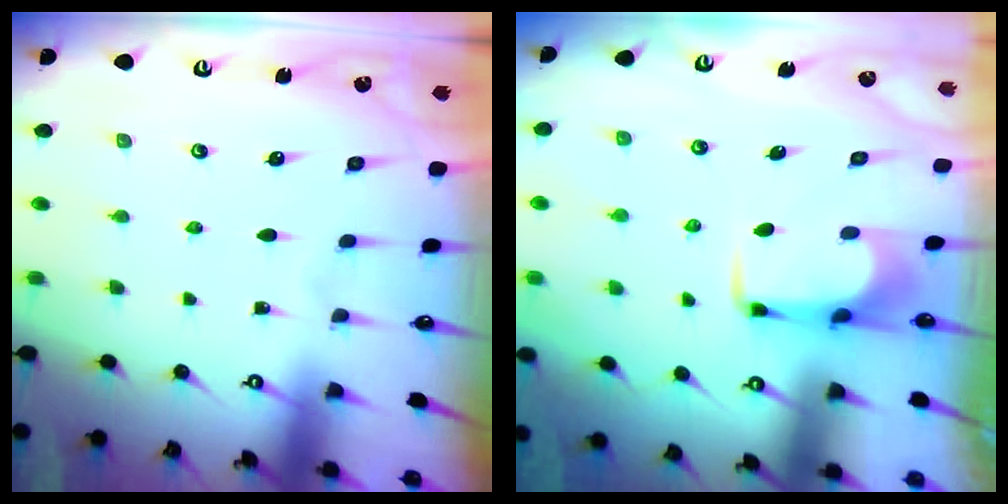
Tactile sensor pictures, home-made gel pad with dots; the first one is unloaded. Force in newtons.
{"total": 1.7, "press": 1.6, "slide": 0.5}